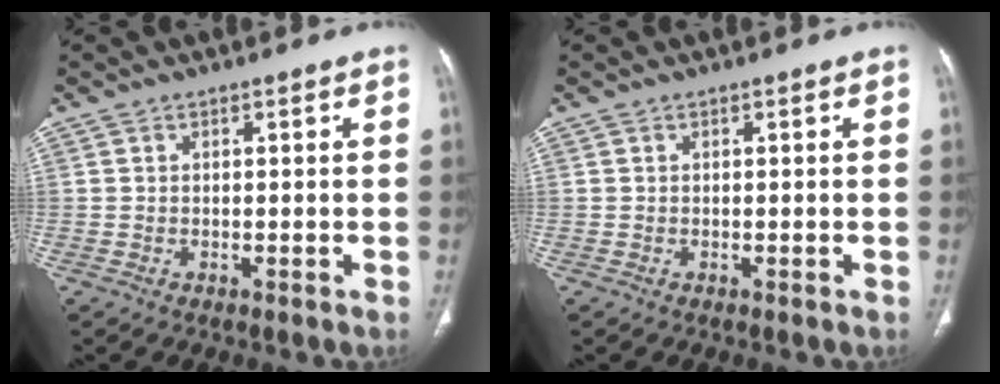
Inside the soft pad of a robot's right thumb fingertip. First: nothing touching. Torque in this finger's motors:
{"motor_torque": [0.00, 0.00, -0.26, 0.26, 0.01]}